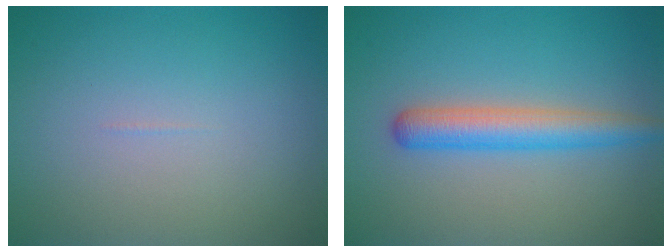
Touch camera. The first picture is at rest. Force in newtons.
{"total": 3.9, "press": 3.9, "slide": 0.1}